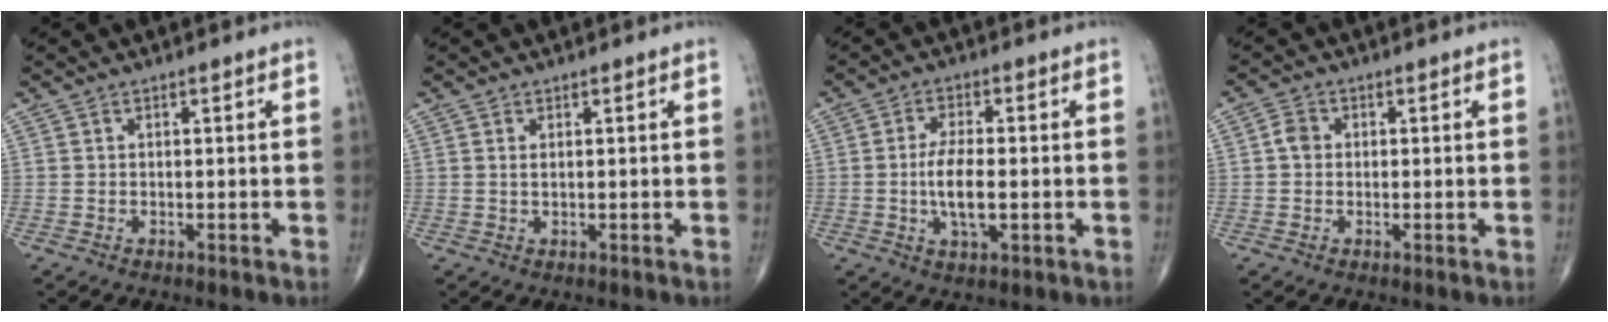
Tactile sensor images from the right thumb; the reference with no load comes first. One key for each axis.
{"total": 0.7, "fx": 0.3, "fy": 0.2, "fz": 0.6, "tx": -0.012, "ty": -0.001, "tz": 0.006}
{"total": 7.2, "fx": -0.9, "fy": 2.8, "fz": 6.5, "tx": -0.128, "ty": -0.002, "tz": -0.018}
{"total": 2.4, "fx": 0.1, "fy": 2.0, "fz": 1.3, "tx": -0.018, "ty": 0.005, "tz": -0.004}